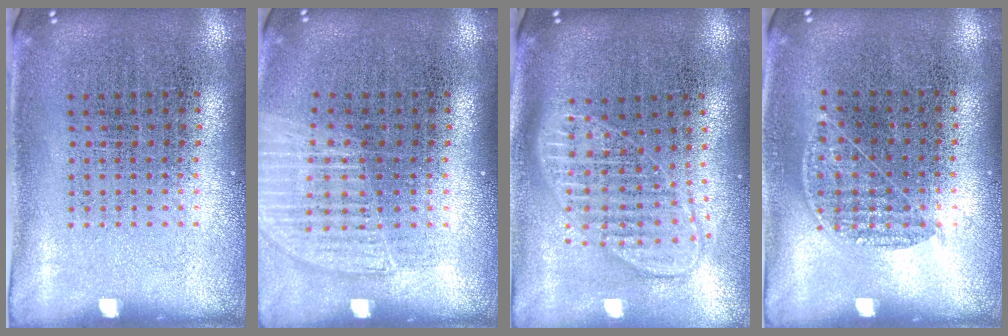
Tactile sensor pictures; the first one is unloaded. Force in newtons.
{"total": 1.1, "press": 1.1, "slide": 0.3}
{"total": 1.9, "press": 1.6, "slide": 1.1}
{"total": 0.8, "press": 0.7, "slide": 0.5}